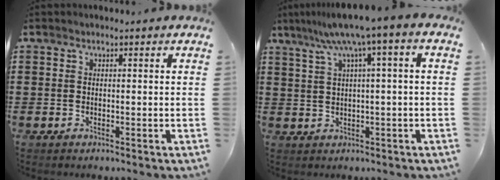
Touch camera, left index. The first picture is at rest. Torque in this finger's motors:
{"motor_torque": [2.14, 0.00, 1.05, 0.21]}